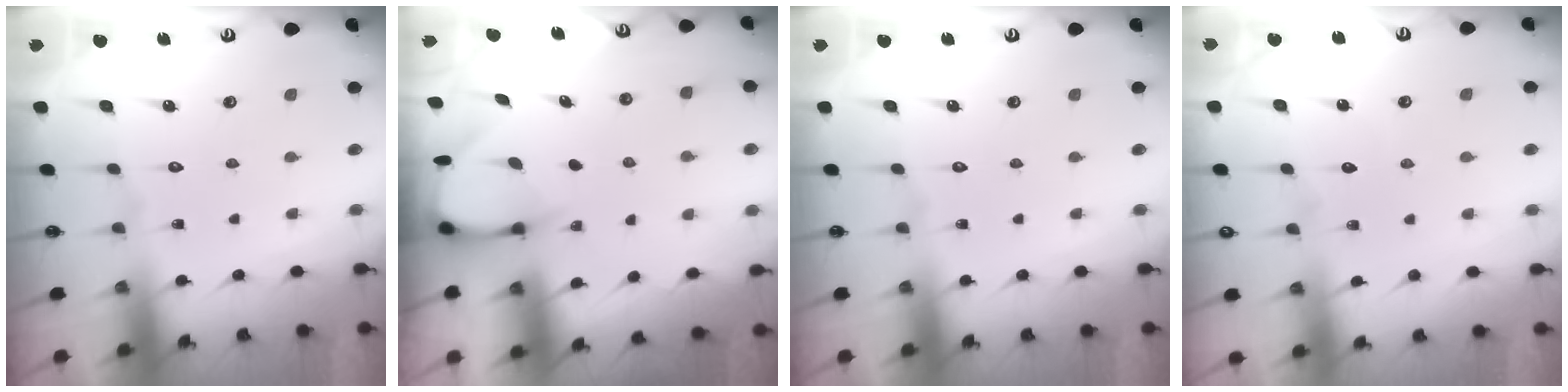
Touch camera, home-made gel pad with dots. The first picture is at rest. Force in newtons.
{"total": 3.6, "press": 3.6, "slide": 0.4}
{"total": 0.0}
{"total": 2.1, "press": 2.1, "slide": 0.3}